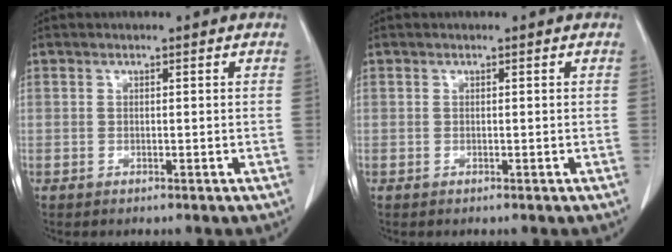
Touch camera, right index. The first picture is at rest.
{"total": 0.0}